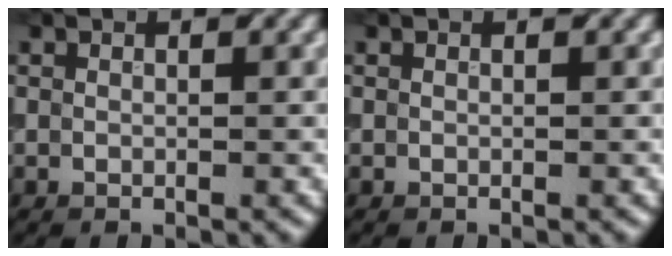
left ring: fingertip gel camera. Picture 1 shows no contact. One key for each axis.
{"total": 0.0}